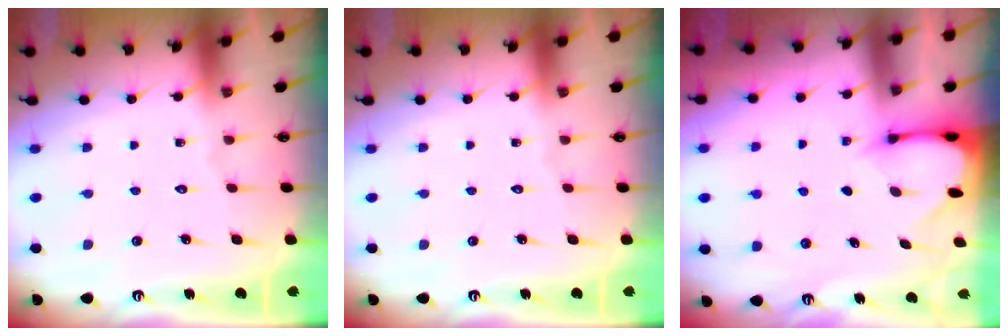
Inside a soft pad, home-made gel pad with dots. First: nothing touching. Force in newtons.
{"total": 0.0}
{"total": 2.4, "press": 2.3, "slide": 0.3}